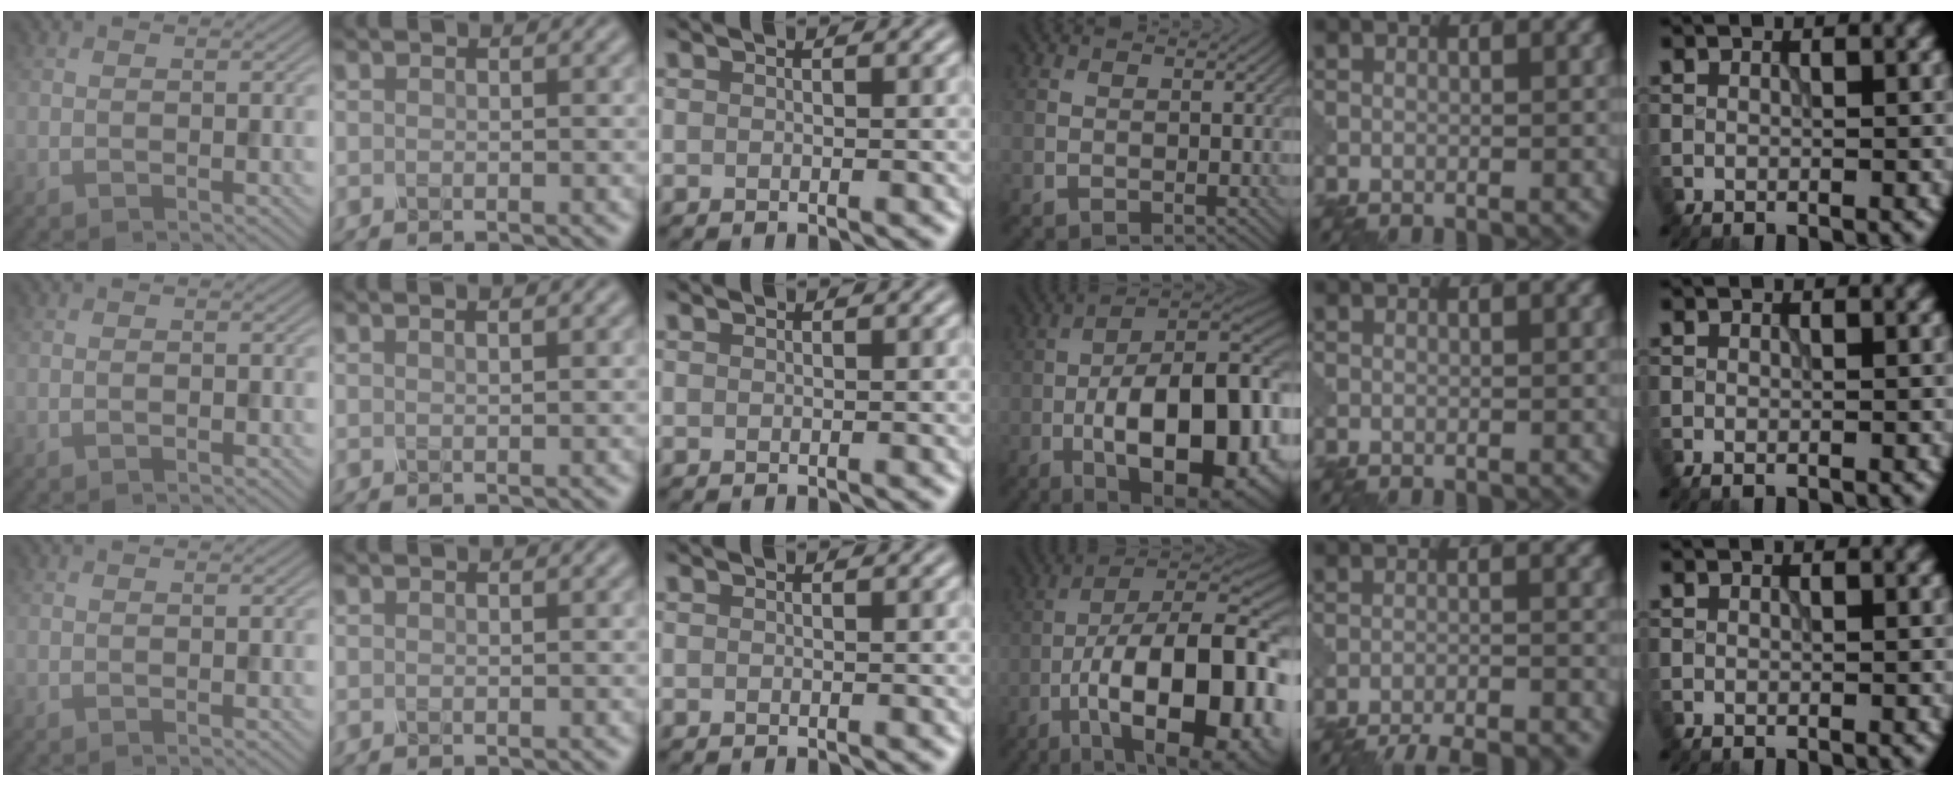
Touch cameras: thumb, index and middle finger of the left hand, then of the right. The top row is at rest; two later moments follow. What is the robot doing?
{"motion": "shake", "object": "sieve"}